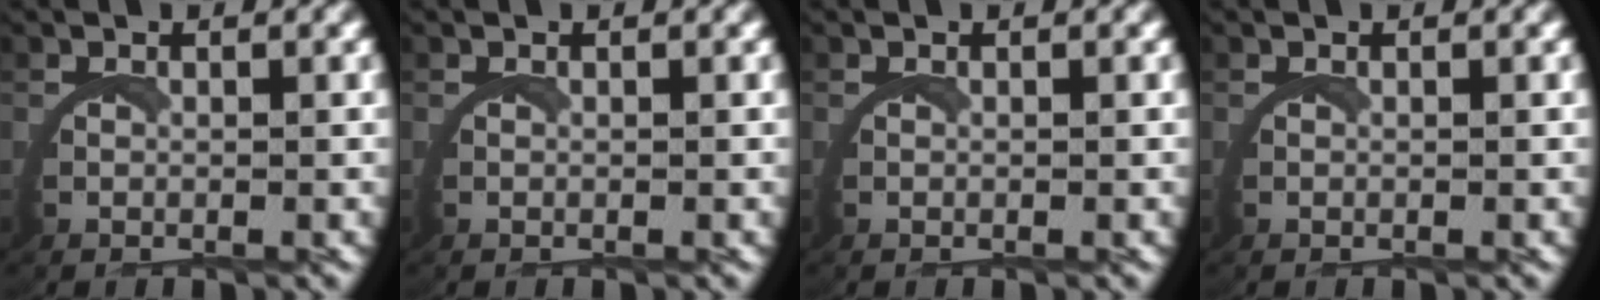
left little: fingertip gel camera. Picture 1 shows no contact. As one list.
[{"total": 0.0}, {"total": 0.0}, {"total": 0.0}]